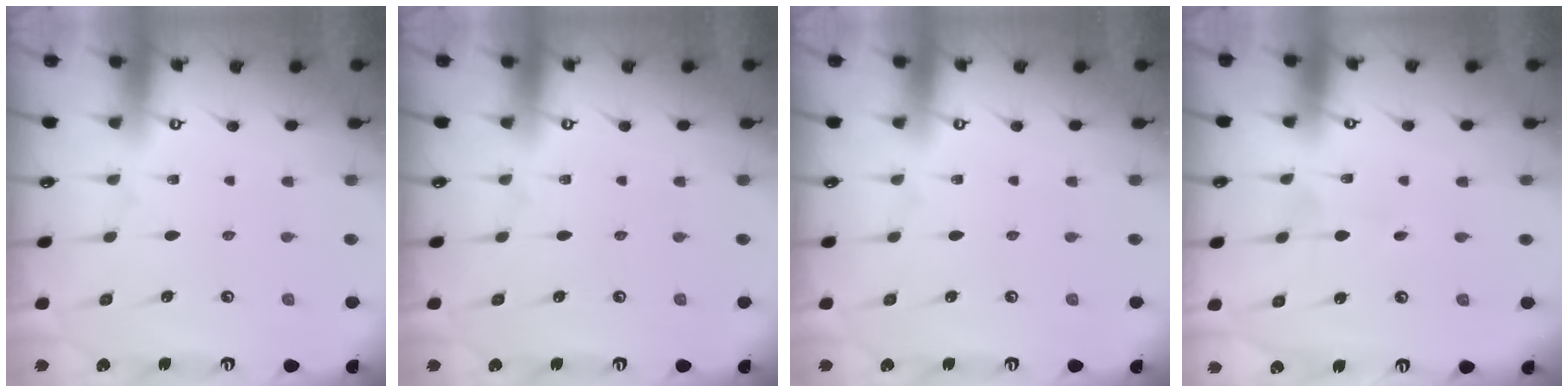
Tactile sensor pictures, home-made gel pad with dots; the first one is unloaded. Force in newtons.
{"total": 0.0}
{"total": 0.0}
{"total": 1.5, "press": 1.5, "slide": 0.1}